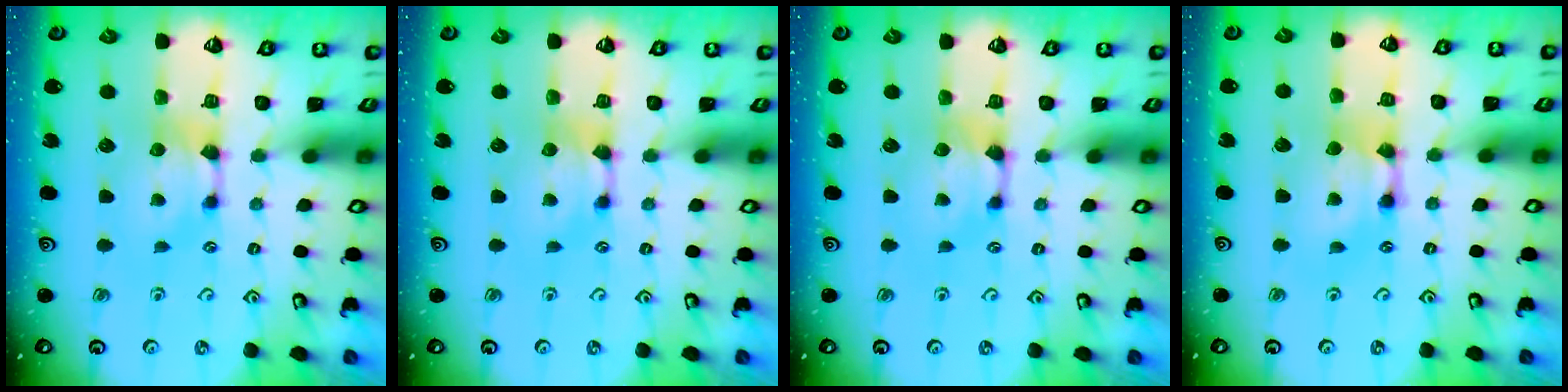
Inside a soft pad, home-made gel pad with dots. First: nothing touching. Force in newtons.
{"total": 0.0}
{"total": 1.1, "press": 0.4, "slide": 1.0}
{"total": 1.7, "press": 1.7, "slide": 0.1}